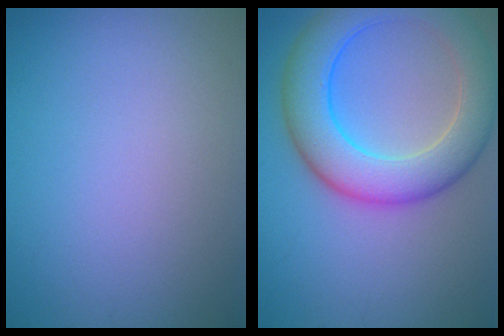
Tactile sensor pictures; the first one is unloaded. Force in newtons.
{"total": 8.5, "press": 8.5, "slide": 0.2}